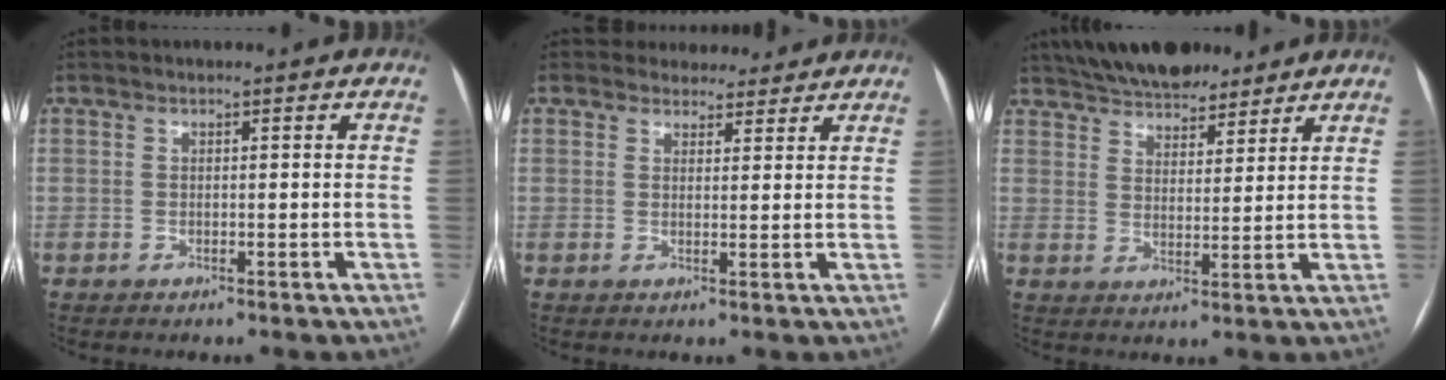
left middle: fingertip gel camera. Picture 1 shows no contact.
{"total": 5.3, "force": [4.8, 2.2, -0.3], "torque": [0.017, 0.004, 0.052]}
{"total": 13.6, "force": [11.8, 4.4, 5.2], "torque": [-0.088, 0.025, 0.186]}